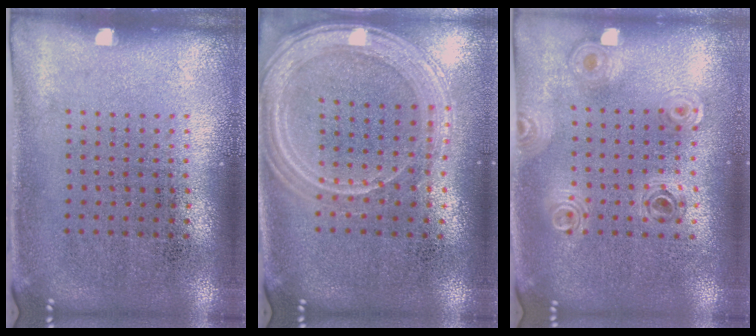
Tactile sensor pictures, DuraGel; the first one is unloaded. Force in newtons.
{"total": 1.5, "press": 1.4, "slide": 0.3}
{"total": 0.9, "press": 0.9, "slide": 0.0}